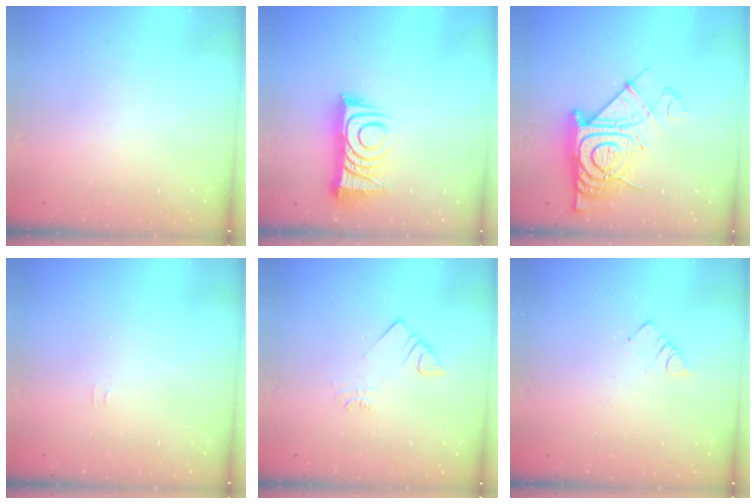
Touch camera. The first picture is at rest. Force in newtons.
{"total": 12.6, "press": 12.6, "slide": 0.9}
{"total": 18.1, "press": 18.0, "slide": 1.3}
{"total": 3.2, "press": 3.1, "slide": 0.4}
{"total": 1.5, "press": 1.4, "slide": 0.3}
{"total": 3.5, "press": 3.5, "slide": 0.4}